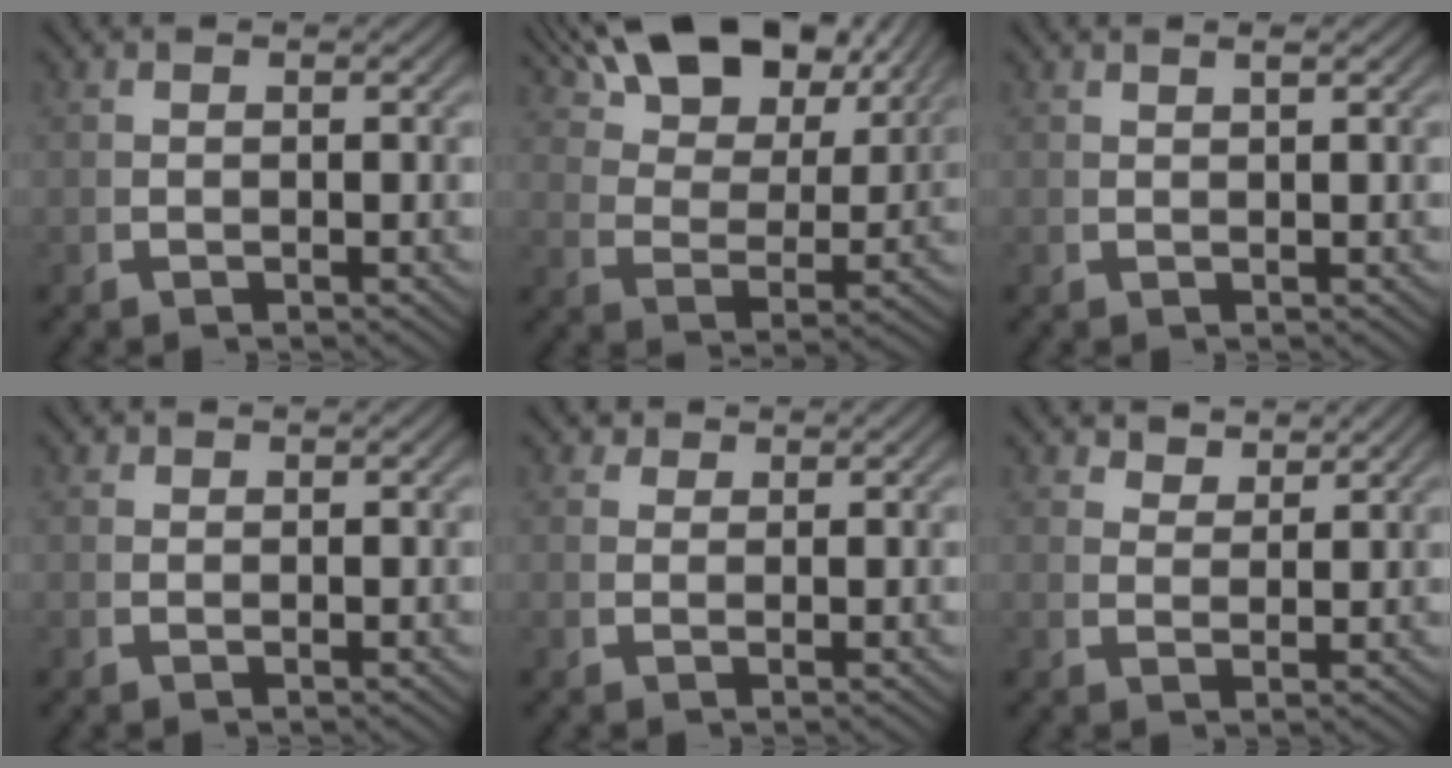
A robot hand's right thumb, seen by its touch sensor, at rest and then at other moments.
{"total": 9.4, "force": [7.1, 3.4, 5.0], "torque": [-0.090, 0.011, 0.120]}
{"total": 1.0, "force": [0.9, -0.1, 0.4], "torque": [-0.002, 0.005, 0.018]}
{"total": 0.7, "force": [0.6, 0.4, 0.0], "torque": [0.004, 0.000, 0.013]}
{"total": 1.7, "force": [1.6, 0.6, 0.2], "torque": [0.002, 0.001, 0.028]}
{"total": 2.7, "force": [2.7, 0.4, 0.5], "torque": [-0.004, 0.003, 0.050]}